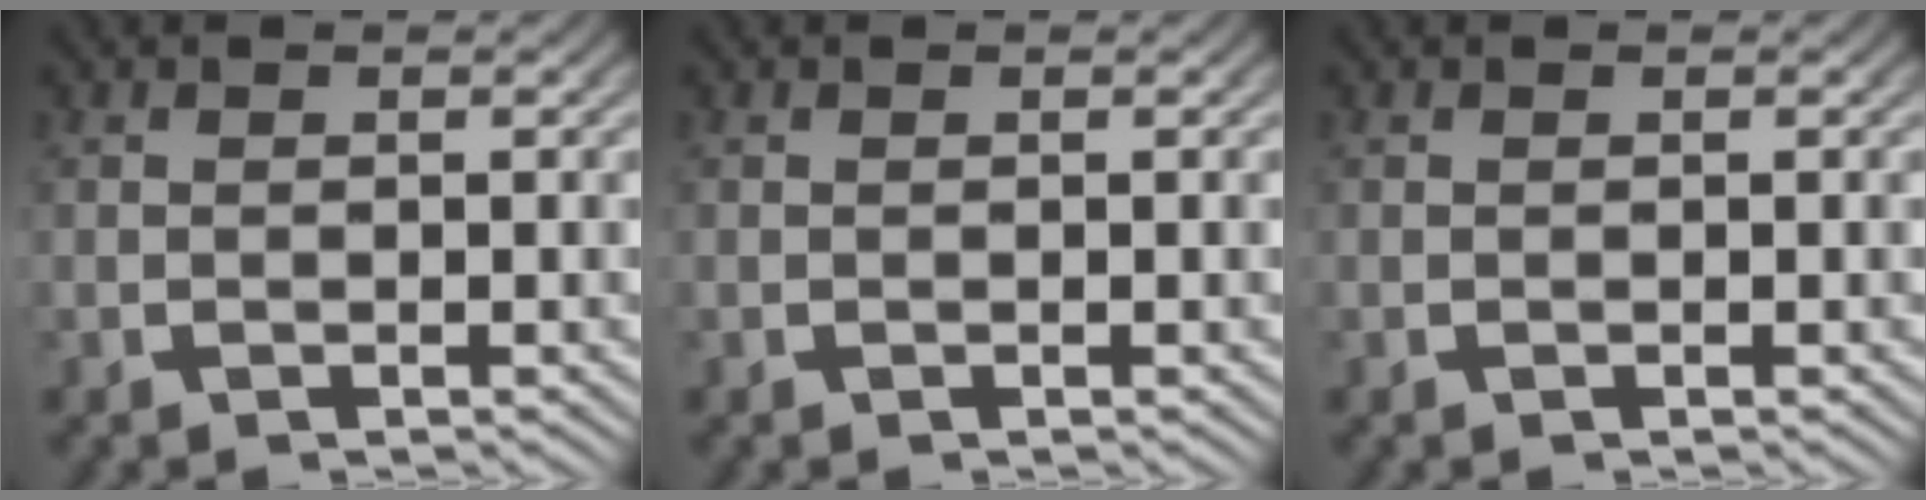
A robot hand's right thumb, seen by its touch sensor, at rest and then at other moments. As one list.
[{"total": 0.0}, {"total": 0.0}]